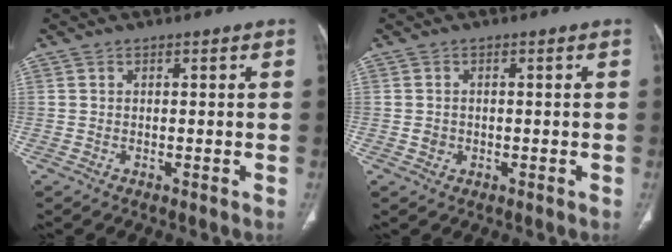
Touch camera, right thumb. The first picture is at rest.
{"total": 1.6, "force": [-0.3, 1.4, 0.7], "torque": [-0.008, 0.003, -0.001]}